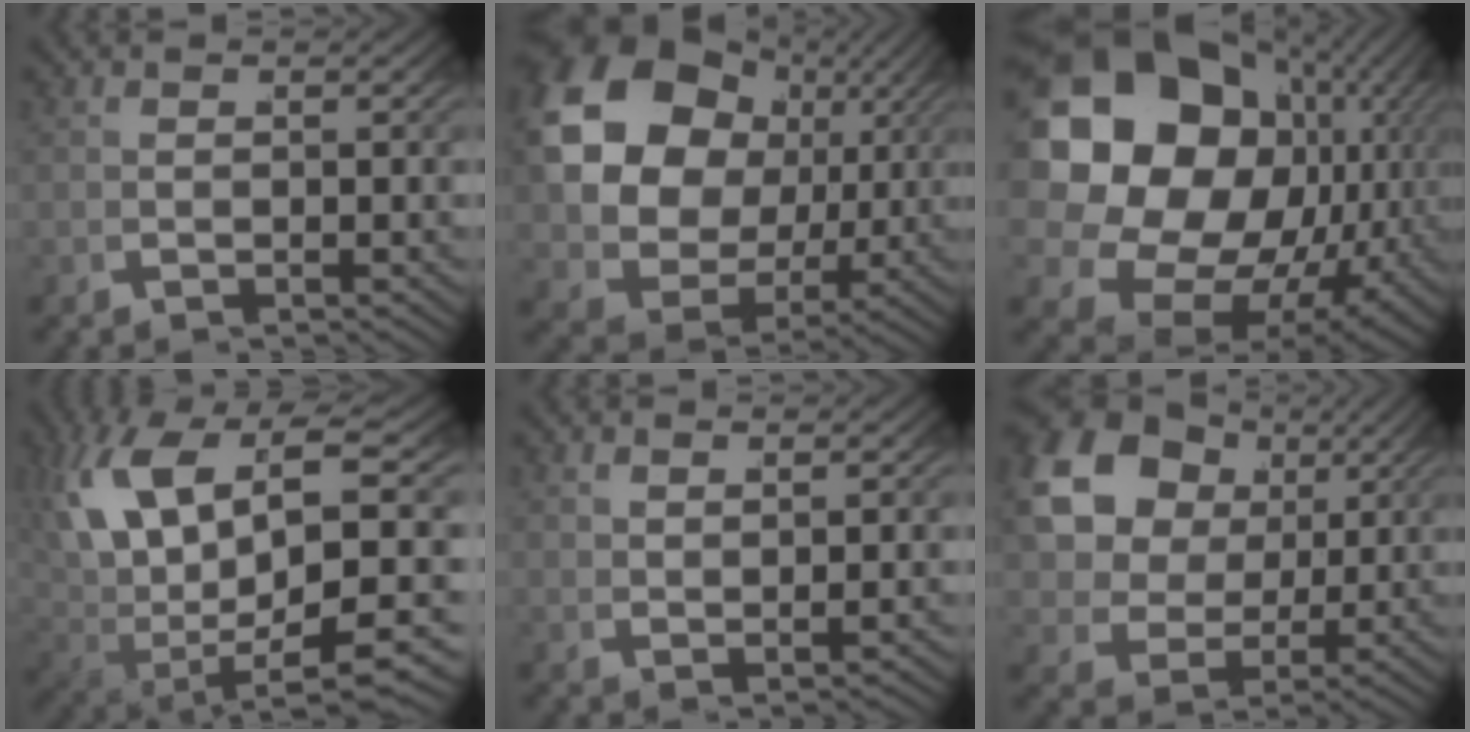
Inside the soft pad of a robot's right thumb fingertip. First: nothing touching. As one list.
[{"total": 17.5, "force": [2.2, 13.4, 11.1], "torque": [-0.262, -0.031, 0.044]}, {"total": 29.0, "force": [1.2, 21.2, 19.8], "torque": [-0.378, -0.035, 0.027]}, {"total": 15.5, "force": [0.0, 9.8, 12.0], "torque": [-0.284, -0.045, 0.033]}, {"total": 1.3, "force": [1.2, 0.0, 0.4], "torque": [-0.007, 0.006, 0.028]}, {"total": 13.7, "force": [3.5, 10.5, 8.1], "torque": [-0.194, -0.019, 0.065]}]